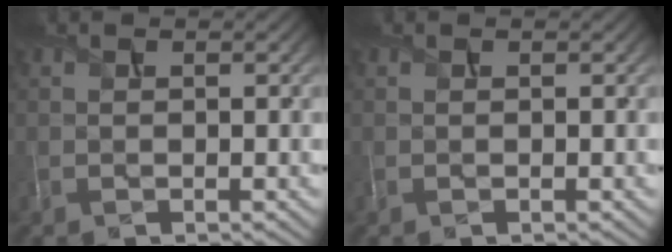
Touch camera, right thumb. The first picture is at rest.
{"total": 0.0}